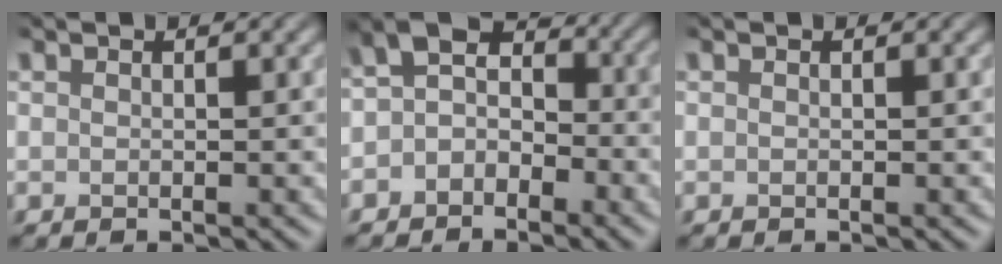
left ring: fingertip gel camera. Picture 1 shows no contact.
{"total": 3.8, "force": [-1.5, 2.6, 2.3], "torque": [-0.035, 0.008, -0.039]}
{"total": 0.0}